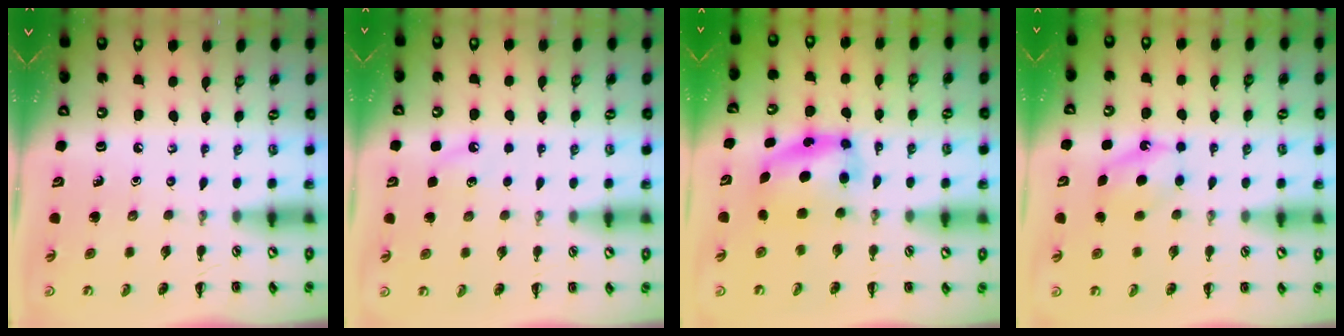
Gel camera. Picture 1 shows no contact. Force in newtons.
{"total": 3.0, "press": 2.9, "slide": 0.9}
{"total": 6.1, "press": 6.1, "slide": 0.8}
{"total": 5.9, "press": 5.7, "slide": 1.5}